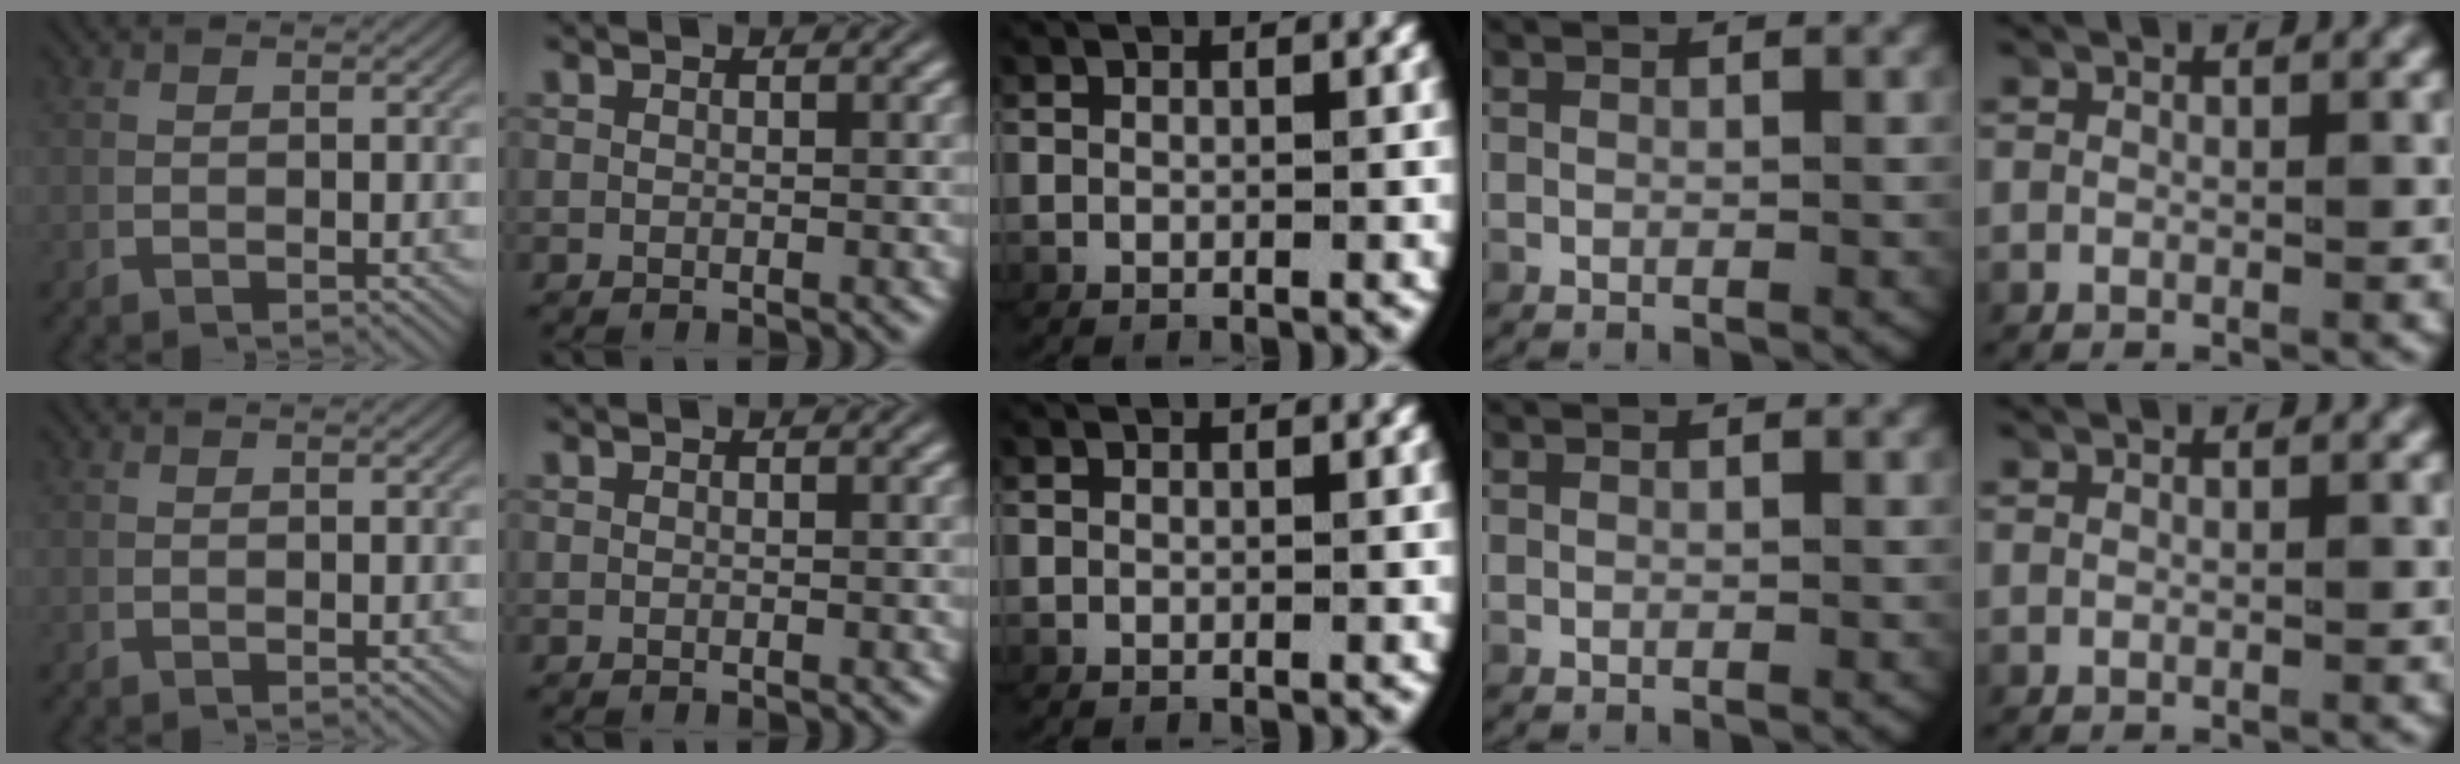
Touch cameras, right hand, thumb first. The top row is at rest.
{}